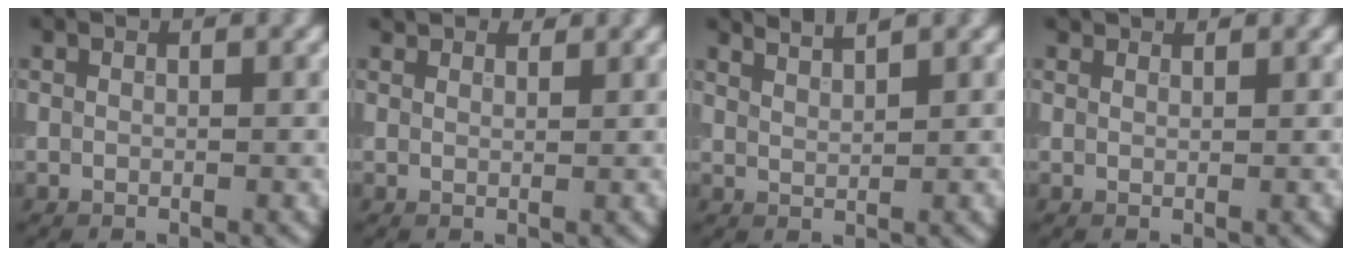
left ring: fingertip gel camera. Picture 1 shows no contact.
{"total": 2.0, "force": [1.8, 0.8, 0.5], "torque": [-0.013, -0.004, 0.031]}
{"total": 2.4, "force": [2.3, 0.4, 0.8], "torque": [-0.003, 0.005, 0.032]}
{"total": 1.9, "force": [1.7, 0.6, 0.4], "torque": [-0.010, -0.005, 0.024]}